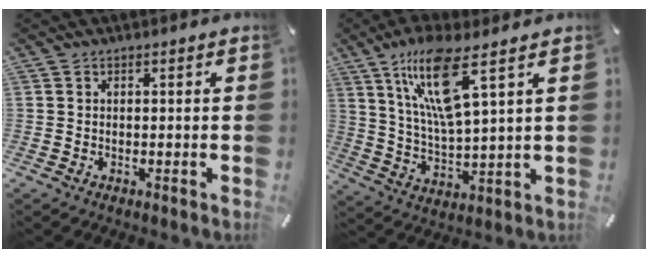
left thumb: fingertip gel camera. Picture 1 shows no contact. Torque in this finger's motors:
{"motor_torque": [2.31, 2.19, 1.39, -1.38, 0.73]}